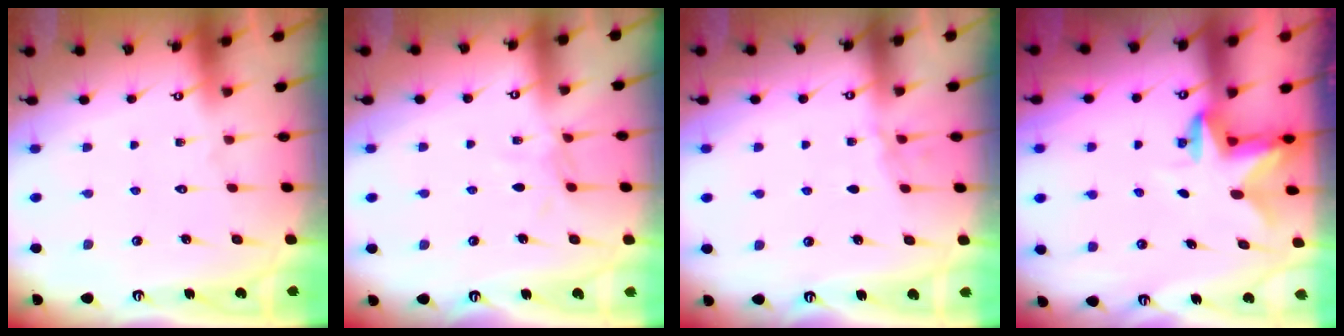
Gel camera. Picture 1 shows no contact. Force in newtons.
{"total": 4.7, "press": 4.7, "slide": 0.5}
{"total": 3.5, "press": 3.5, "slide": 0.5}
{"total": 2.8, "press": 2.7, "slide": 0.5}